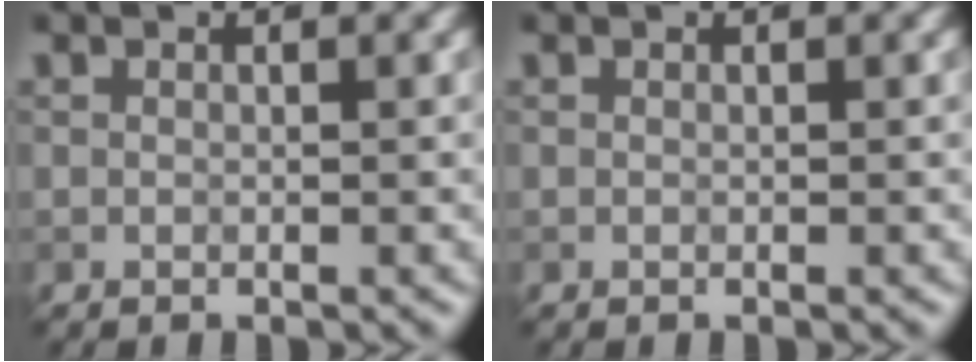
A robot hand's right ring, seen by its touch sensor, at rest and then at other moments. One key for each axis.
{"total": 0.0}